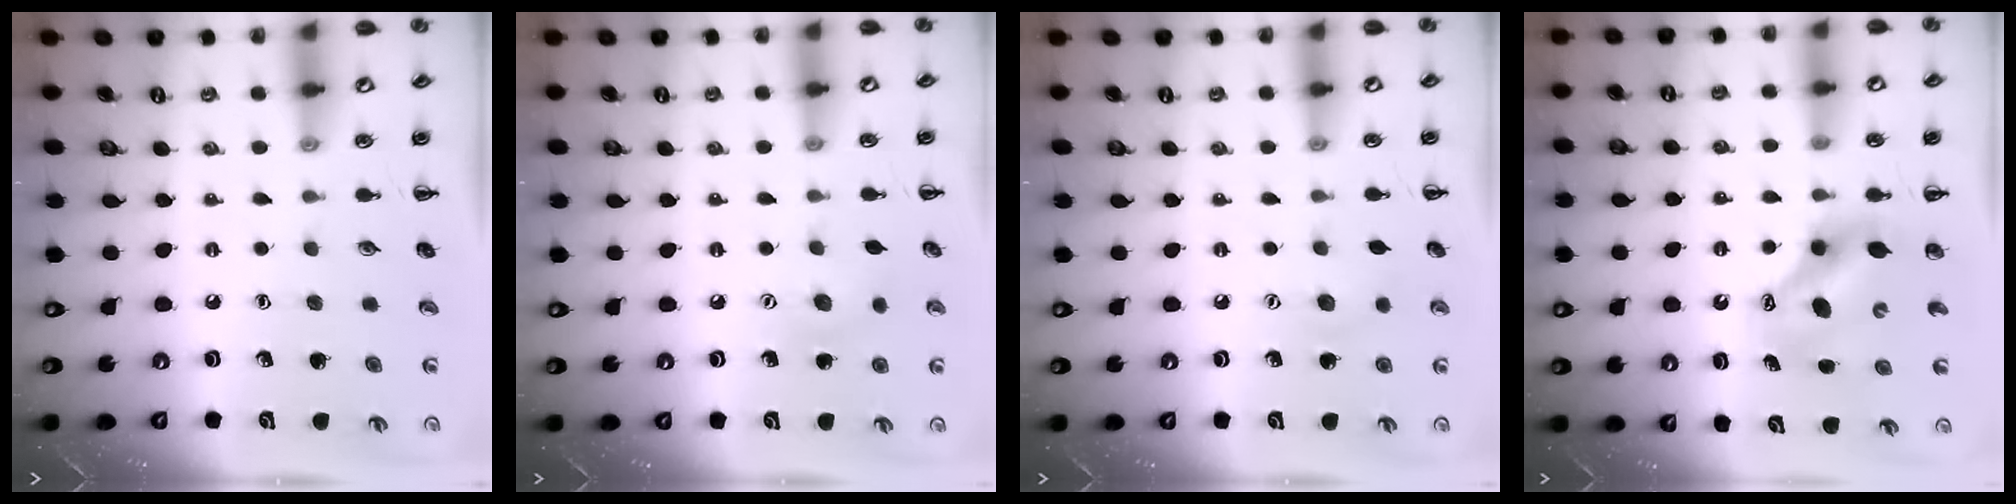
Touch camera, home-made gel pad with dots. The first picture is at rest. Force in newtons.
{"total": 6.6, "press": 6.5, "slide": 1.3}
{"total": 6.0, "press": 5.8, "slide": 1.2}
{"total": 6.9, "press": 6.7, "slide": 1.6}